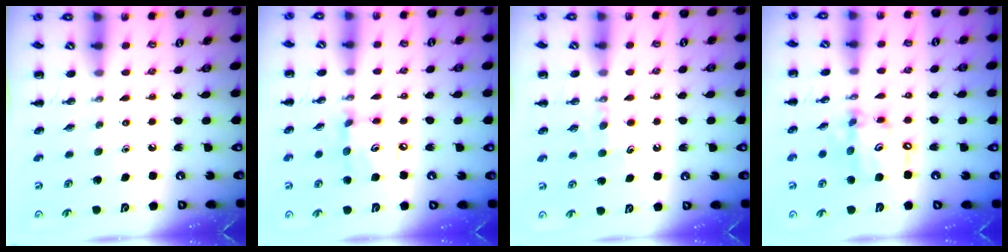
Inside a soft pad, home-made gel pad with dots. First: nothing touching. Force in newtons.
{"total": 6.7, "press": 6.7, "slide": 0.6}
{"total": 4.6, "press": 4.4, "slide": 1.2}
{"total": 12.3, "press": 12.0, "slide": 2.8}